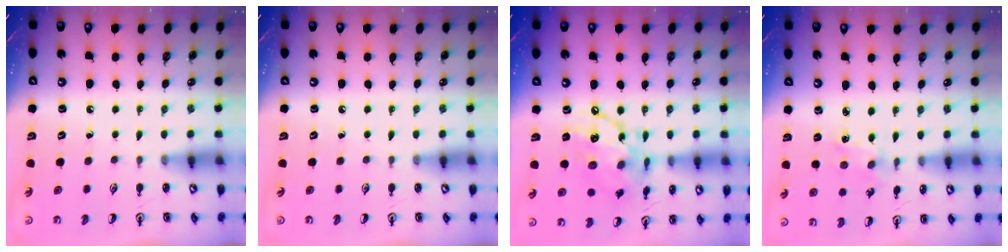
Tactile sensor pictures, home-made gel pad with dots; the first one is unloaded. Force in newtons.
{"total": 0.0}
{"total": 15.3, "press": 15.2, "slide": 1.3}
{"total": 2.0, "press": 2.0, "slide": 0.4}